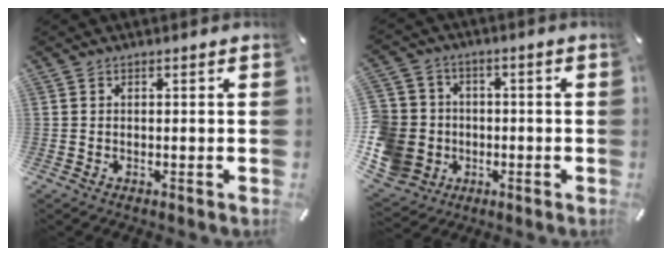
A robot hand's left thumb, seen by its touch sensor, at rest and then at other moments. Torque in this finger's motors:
{"motor_torque": [0.96, 2.72, 0.31, 0.36, 0.13]}